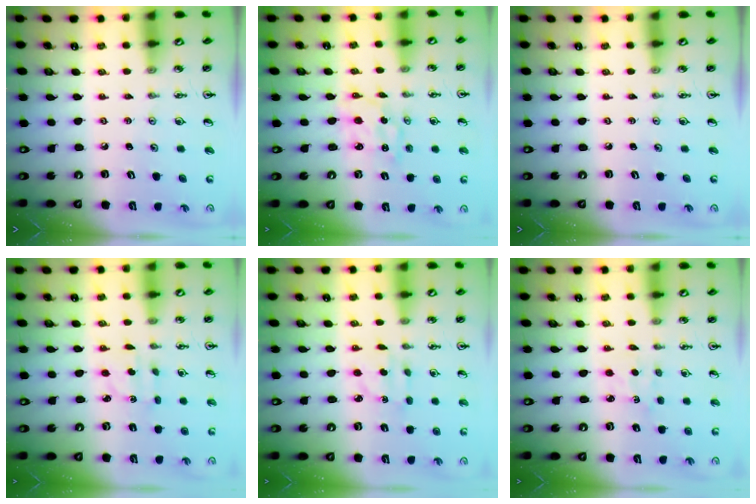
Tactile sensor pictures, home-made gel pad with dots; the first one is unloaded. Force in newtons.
{"total": 1.8, "press": 1.8, "slide": 0.1}
{"total": 0.0}
{"total": 2.7, "press": 2.6, "slide": 0.6}
{"total": 2.9, "press": 2.9, "slide": 0.6}
{"total": 2.3, "press": 2.3, "slide": 0.3}